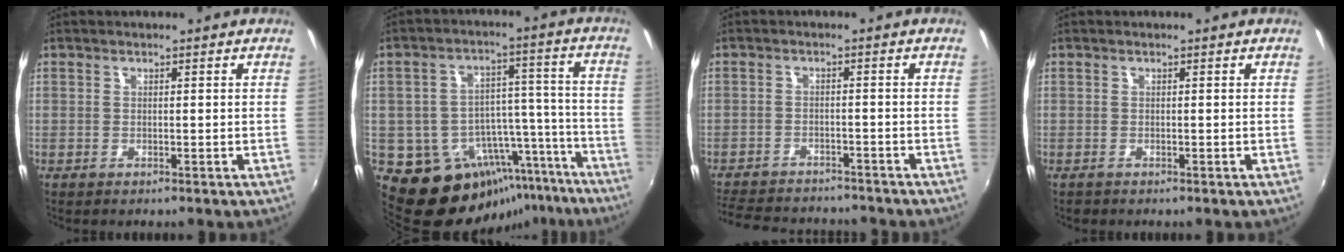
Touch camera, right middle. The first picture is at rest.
{"total": 17.4, "force": [-12.9, 10.3, 5.3], "torque": [-0.093, 0.055, -0.159]}
{"total": 14.3, "force": [-12.6, 4.7, 5.0], "torque": [-0.126, -0.003, -0.186]}
{"total": 0.5, "force": [-0.4, 0.3, 0.0], "torque": [-0.002, -0.002, -0.007]}